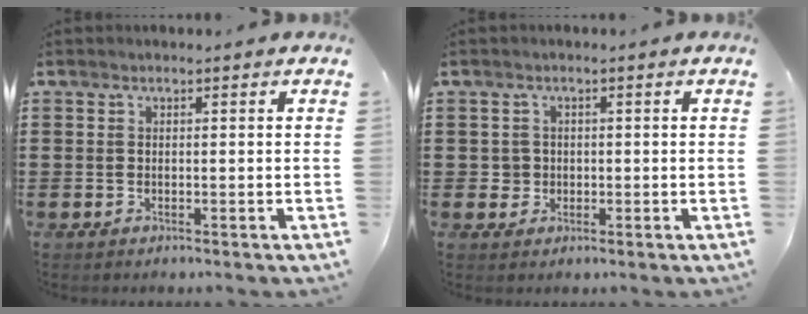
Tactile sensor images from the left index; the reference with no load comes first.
{"total": 2.0, "force": [0.0, 1.9, 0.5], "torque": [-0.017, 0.007, -0.004]}